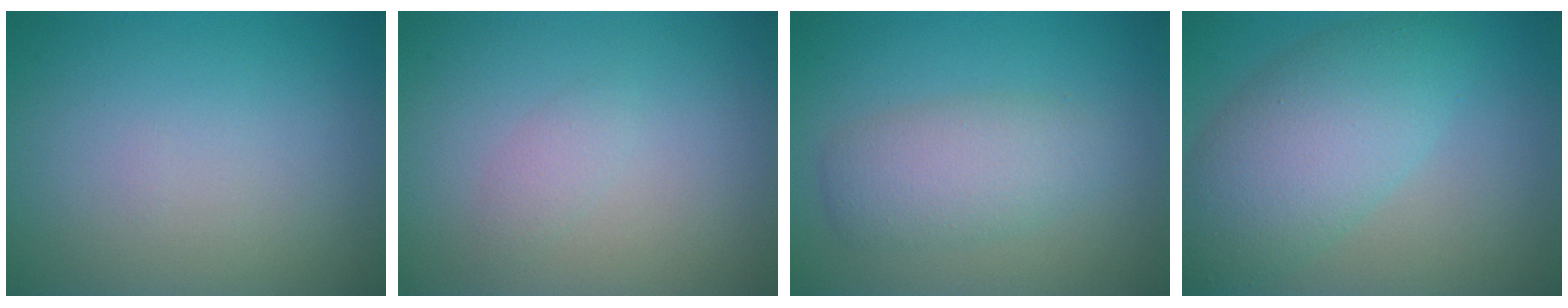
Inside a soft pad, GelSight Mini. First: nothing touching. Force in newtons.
{"total": 1.0, "press": 1.0, "slide": 0.0}
{"total": 3.8, "press": 3.8, "slide": 0.2}
{"total": 7.1, "press": 7.1, "slide": 0.2}